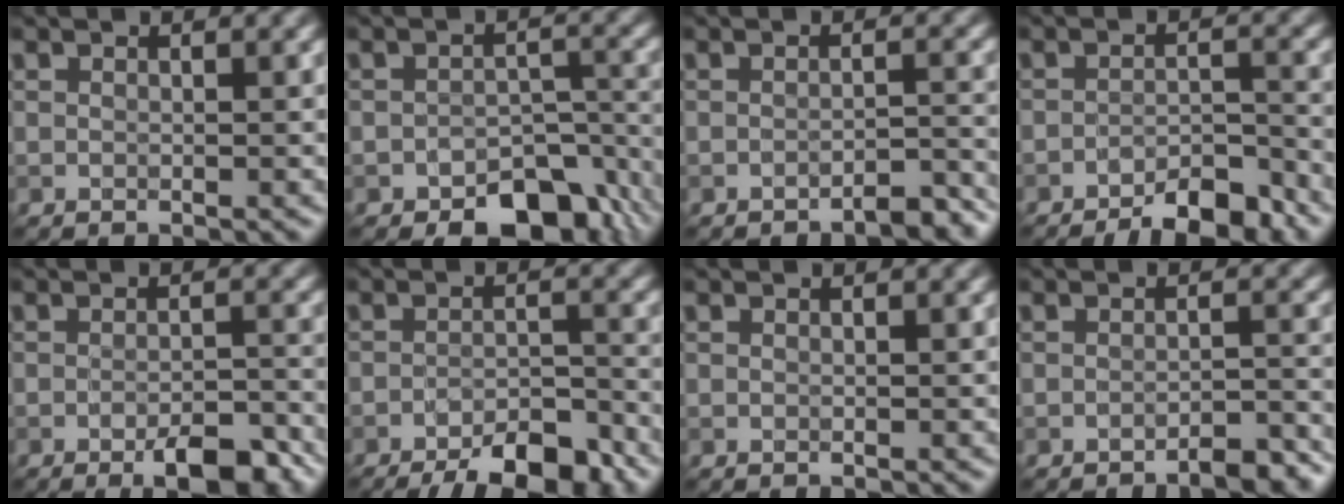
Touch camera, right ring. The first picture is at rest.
{"total": 6.6, "force": [-4.4, 3.6, 3.4], "torque": [-0.031, -0.010, -0.064]}
{"total": 2.5, "force": [-2.1, 0.4, 1.2], "torque": [-0.010, 0.007, -0.033]}
{"total": 5.8, "force": [-4.6, 1.4, 3.3], "torque": [-0.044, 0.003, -0.068]}
{"total": 4.8, "force": [-2.8, 1.4, 3.6], "torque": [-0.054, -0.001, -0.038]}
{"total": 8.1, "force": [-6.2, 2.3, 4.7], "torque": [-0.062, -0.012, -0.089]}
{"total": 0.0}
{"total": 3.0, "force": [-2.4, 0.5, 1.7], "torque": [-0.018, 0.006, -0.036]}